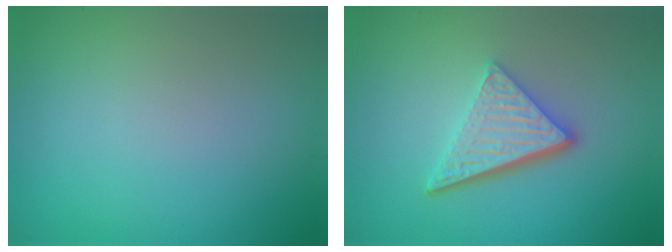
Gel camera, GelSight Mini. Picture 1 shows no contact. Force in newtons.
{"total": 5.3, "press": 3.6, "slide": 3.9}